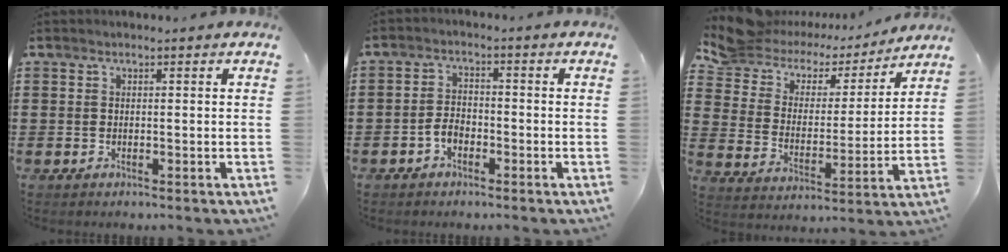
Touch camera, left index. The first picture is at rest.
{"total": 2.8, "force": [-1.5, 1.6, 1.7], "torque": [-0.043, 0.002, -0.032]}
{"total": 7.2, "force": [6.2, 3.3, 1.4], "torque": [-0.068, -0.038, 0.108]}